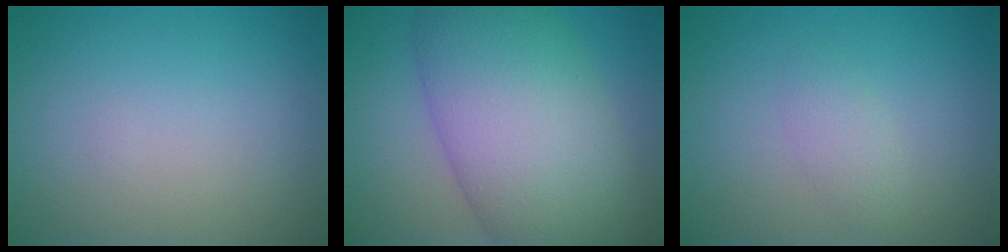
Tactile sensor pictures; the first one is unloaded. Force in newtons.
{"total": 11.9, "press": 11.9, "slide": 0.3}
{"total": 1.5, "press": 1.5, "slide": 0.1}